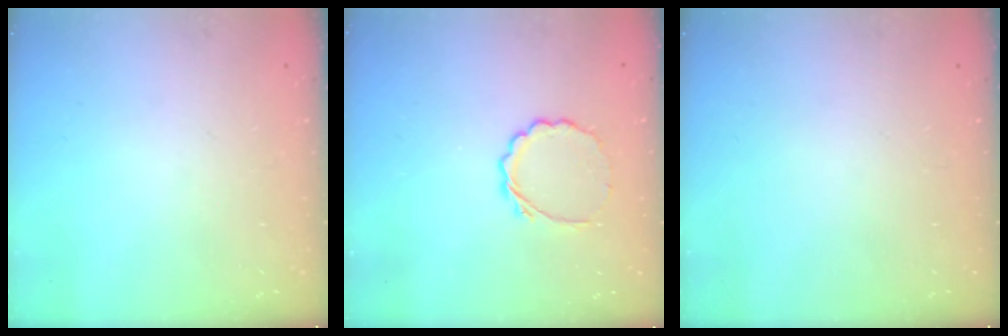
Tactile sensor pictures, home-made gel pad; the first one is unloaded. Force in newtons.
{"total": 4.2, "press": 4.0, "slide": 1.3}
{"total": 0.0}